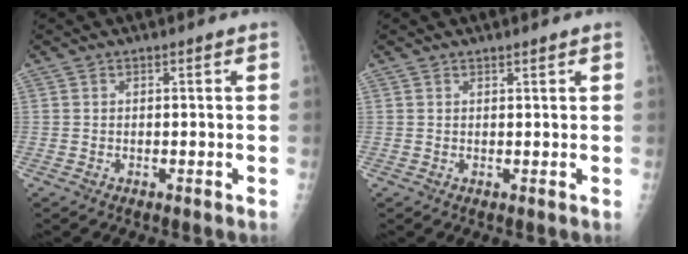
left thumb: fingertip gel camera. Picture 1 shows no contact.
{"total": 0.8, "force": [0.7, 0.1, 0.3], "torque": [-0.004, -0.006, 0.013]}